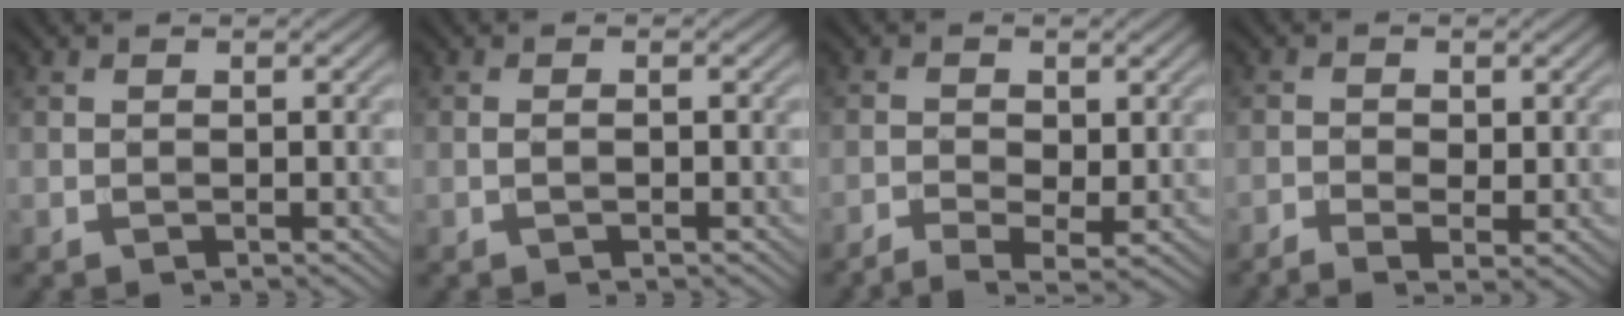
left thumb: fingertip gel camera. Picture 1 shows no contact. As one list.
[{"total": 0.8, "force": [-0.3, 0.1, 0.7], "torque": [-0.014, 0.000, -0.006]}, {"total": 3.2, "force": [-1.4, 1.3, 2.5], "torque": [-0.052, -0.005, -0.028]}, {"total": 2.7, "force": [-1.1, 1.1, 2.1], "torque": [-0.044, -0.005, -0.020]}]